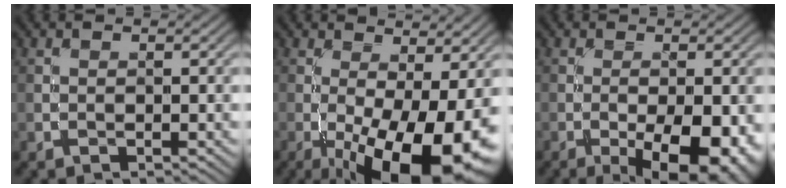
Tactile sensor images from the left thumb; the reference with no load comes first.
{"total": 15.5, "force": [-5.5, 5.0, 13.6], "torque": [-0.209, -0.016, -0.076]}
{"total": 10.0, "force": [-3.7, 3.8, 8.5], "torque": [-0.128, -0.011, -0.045]}